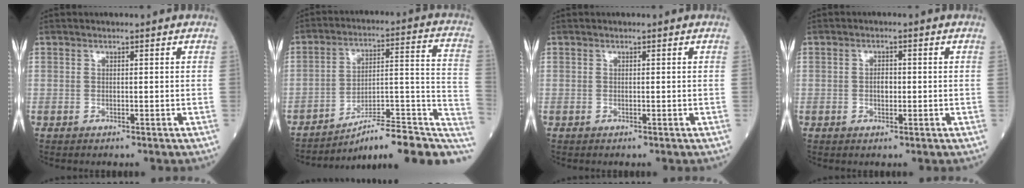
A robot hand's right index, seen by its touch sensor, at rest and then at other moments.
{"total": 17.6, "force": [-13.1, 3.0, 11.4], "torque": [-0.105, 0.050, -0.187]}
{"total": 0.0}
{"total": 1.8, "force": [-0.2, 1.0, 1.5], "torque": [-0.025, 0.002, -0.003]}